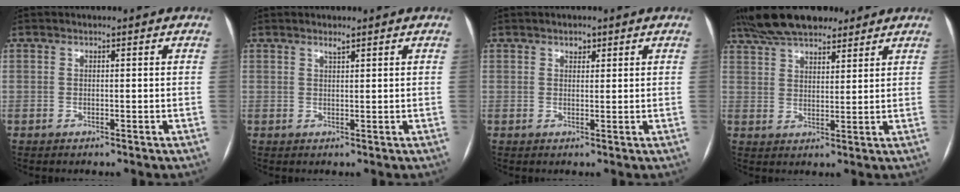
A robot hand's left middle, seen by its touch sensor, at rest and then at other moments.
{"total": 0.9, "force": [0.8, 0.0, 0.5], "torque": [-0.010, 0.000, 0.016]}
{"total": 1.4, "force": [0.9, 0.8, 0.6], "torque": [-0.010, 0.000, 0.013]}
{"total": 13.8, "force": [11.1, 4.9, 6.6], "torque": [-0.128, 0.043, 0.188]}